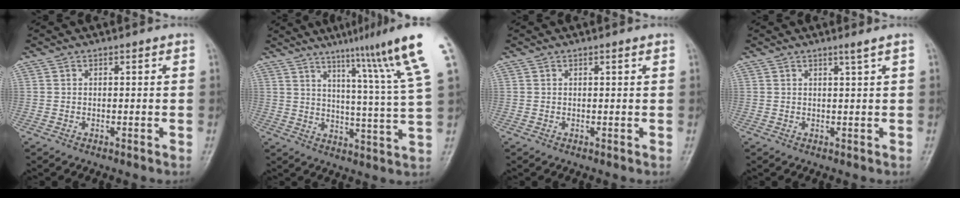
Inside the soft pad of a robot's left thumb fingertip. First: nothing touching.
{"total": 16.1, "force": [9.8, -0.9, 12.7], "torque": [-0.180, -0.053, 0.134]}
{"total": 0.5, "force": [0.4, 0.0, 0.4], "torque": [-0.005, 0.002, 0.007]}
{"total": 1.6, "force": [1.0, -0.5, 1.1], "torque": [-0.027, -0.012, 0.020]}